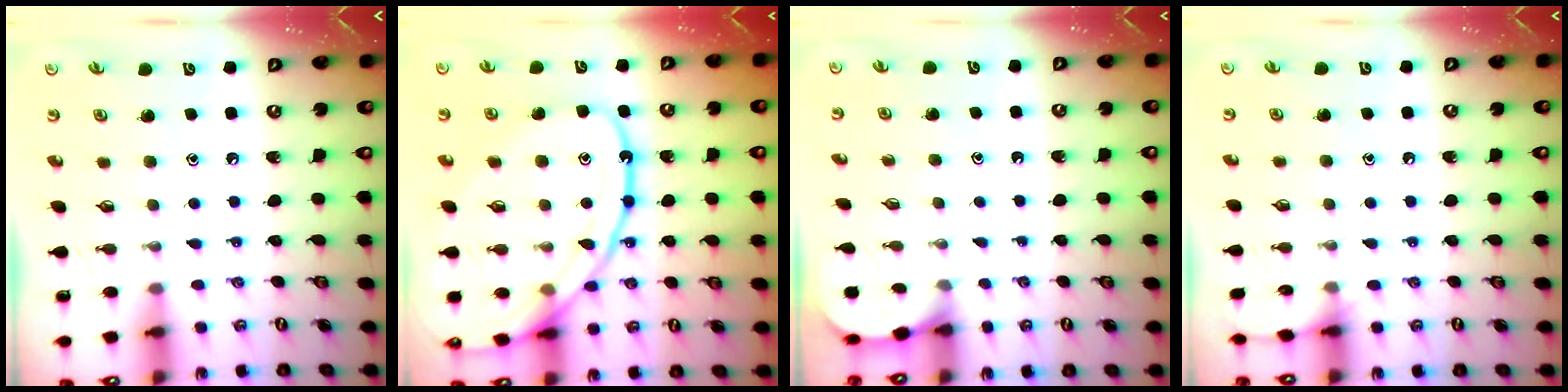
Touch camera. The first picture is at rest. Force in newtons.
{"total": 19.4, "press": 19.3, "slide": 1.9}
{"total": 1.8, "press": 1.8, "slide": 0.1}
{"total": 5.9, "press": 5.9, "slide": 0.8}